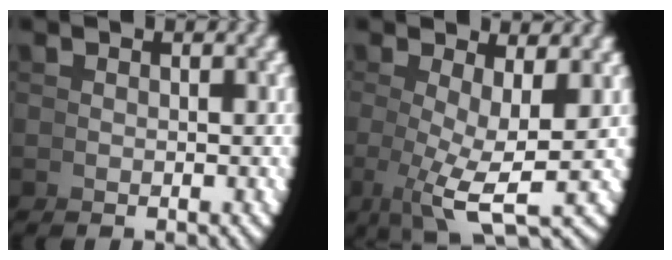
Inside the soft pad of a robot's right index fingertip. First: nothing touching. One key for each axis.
{"total": 6.0, "fx": 0.2, "fy": 2.4, "fz": 5.5, "tx": -0.098, "ty": -0.023, "tz": 0.013}